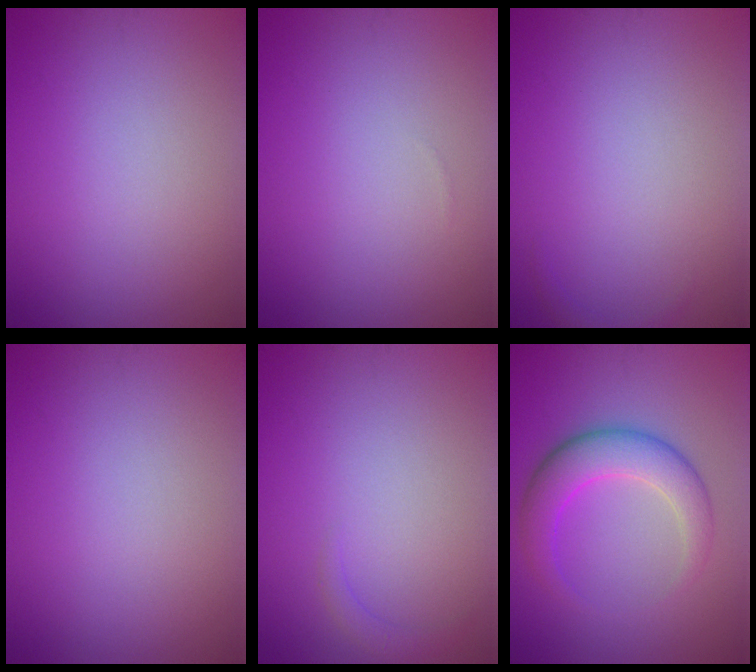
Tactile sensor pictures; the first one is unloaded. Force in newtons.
{"total": 0.0}
{"total": 0.6, "press": 0.6, "slide": 0.1}
{"total": 0.0}
{"total": 1.0, "press": 1.0, "slide": 0.2}
{"total": 4.6, "press": 4.6, "slide": 0.1}